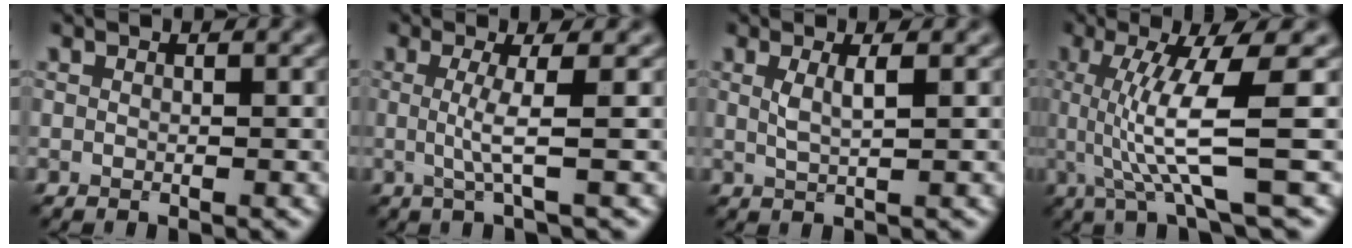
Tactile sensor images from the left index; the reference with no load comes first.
{"total": 2.9, "force": [0.0, 0.5, 2.9], "torque": [-0.056, -0.005, -0.005]}
{"total": 1.9, "force": [0.6, 0.5, 1.8], "torque": [-0.032, -0.004, 0.008]}
{"total": 7.2, "force": [0.1, 1.2, 7.1], "torque": [-0.127, -0.006, 0.007]}